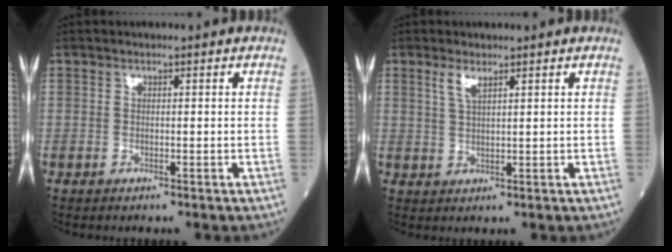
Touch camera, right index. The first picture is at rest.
{"total": 2.4, "force": [1.6, 0.4, 1.8], "torque": [-0.043, -0.001, 0.033]}